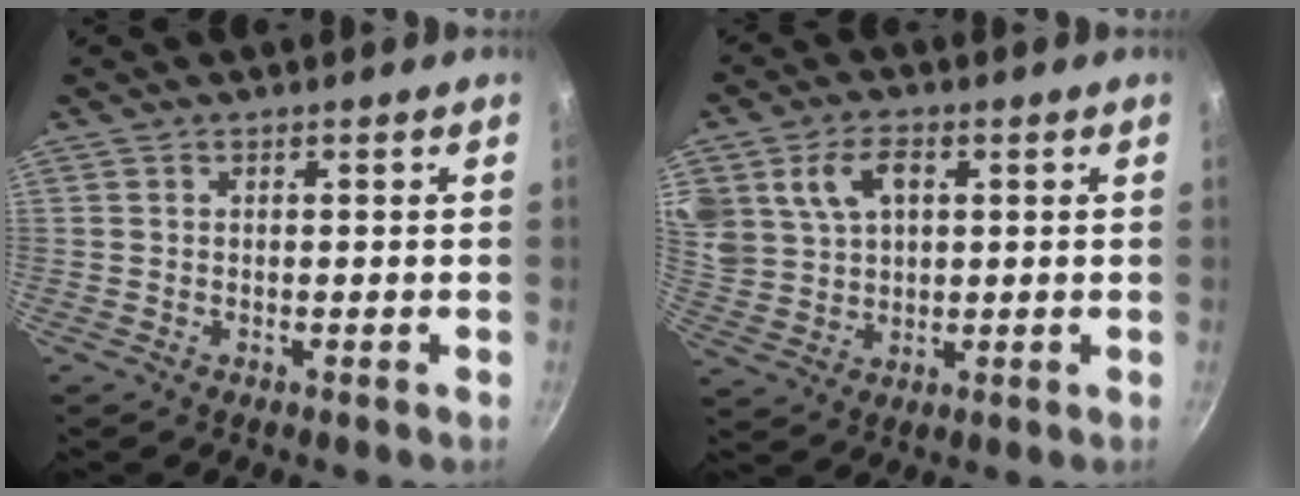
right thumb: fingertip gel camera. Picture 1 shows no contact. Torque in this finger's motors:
{"motor_torque": [-0.60, 0.94, 0.84, 0.72, 0.13]}